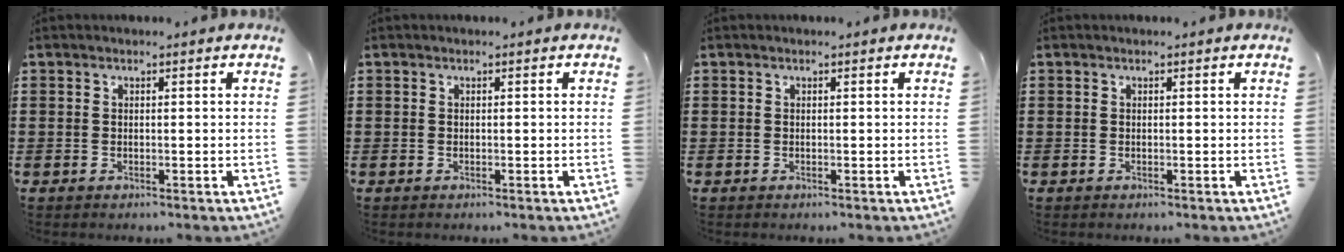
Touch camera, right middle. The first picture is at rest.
{"total": 0.0}
{"total": 0.0}
{"total": 0.0}